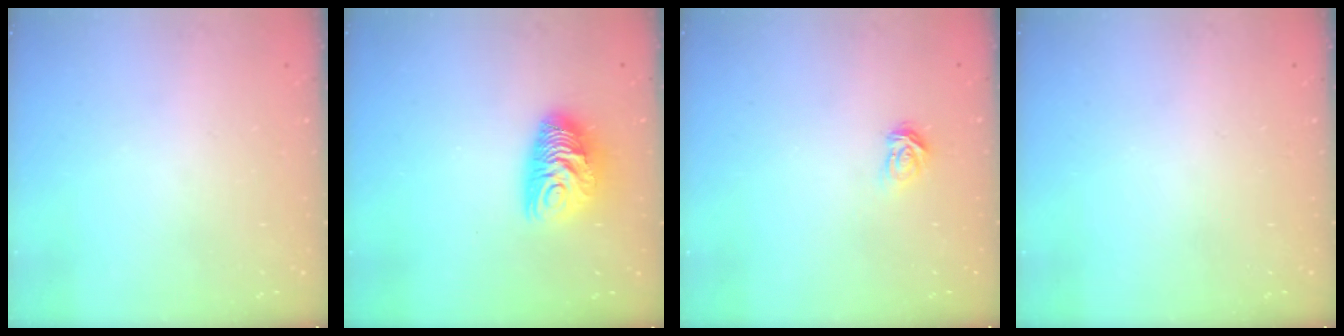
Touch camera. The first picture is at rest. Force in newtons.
{"total": 10.1, "press": 10.1, "slide": 1.2}
{"total": 3.8, "press": 3.8, "slide": 0.5}
{"total": 0.0}